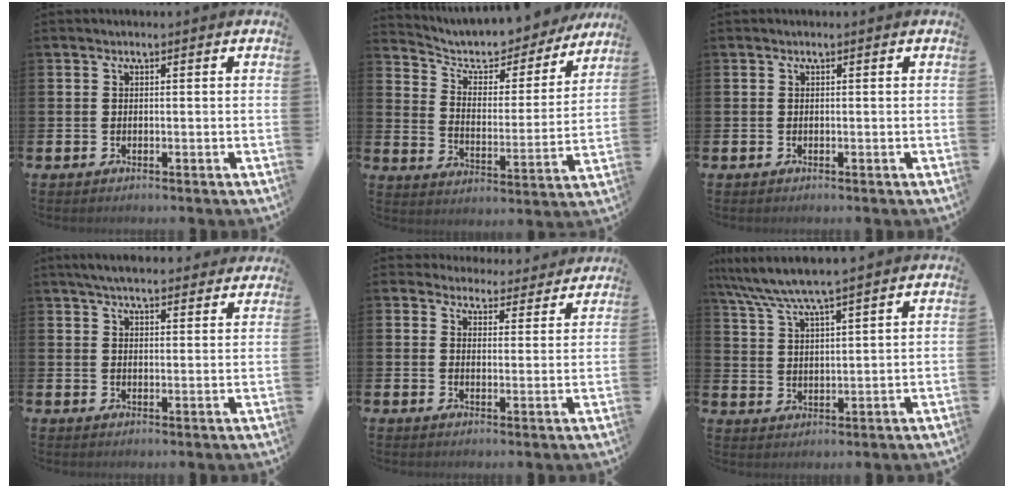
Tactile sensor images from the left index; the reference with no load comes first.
{"total": 7.7, "force": [7.2, 2.3, 1.6], "torque": [-0.057, -0.059, 0.122]}
{"total": 0.0}
{"total": 4.8, "force": [4.6, 0.8, 1.3], "torque": [-0.030, -0.016, 0.083]}
{"total": 4.2, "force": [4.0, 1.3, -0.1], "torque": [-0.005, -0.034, 0.068]}
{"total": 6.1, "force": [5.7, 0.1, 2.2], "torque": [-0.063, -0.028, 0.100]}